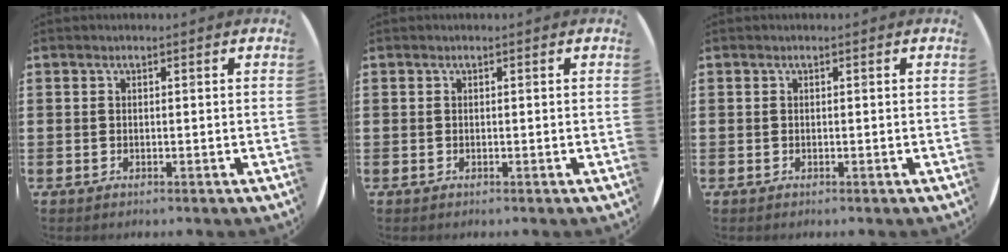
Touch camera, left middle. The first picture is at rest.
{"total": 0.0}
{"total": 0.0}